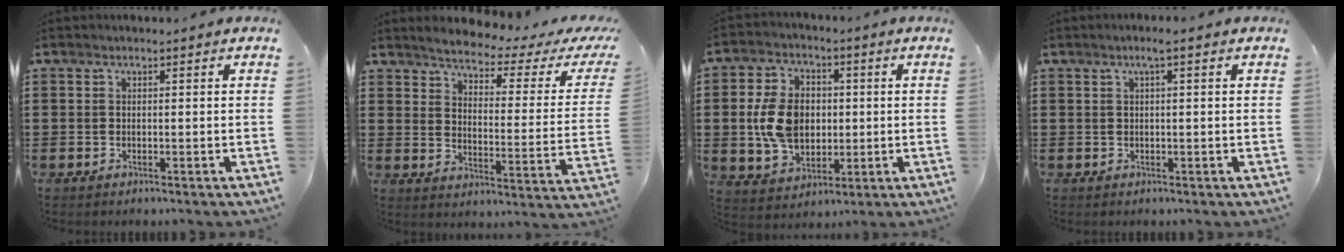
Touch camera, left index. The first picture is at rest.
{"total": 3.4, "force": [2.9, 0.1, 1.9], "torque": [-0.057, -0.025, 0.039]}
{"total": 9.5, "force": [0.0, 6.9, 6.5], "torque": [-0.147, 0.012, -0.003]}
{"total": 1.7, "force": [0.5, 0.0, 1.6], "torque": [-0.029, 0.000, 0.009]}